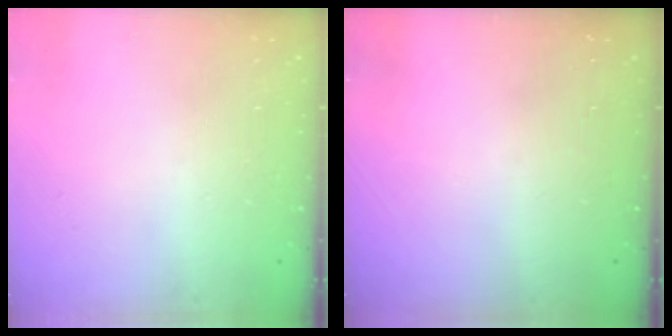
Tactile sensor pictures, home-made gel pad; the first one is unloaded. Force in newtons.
{"total": 0.0}